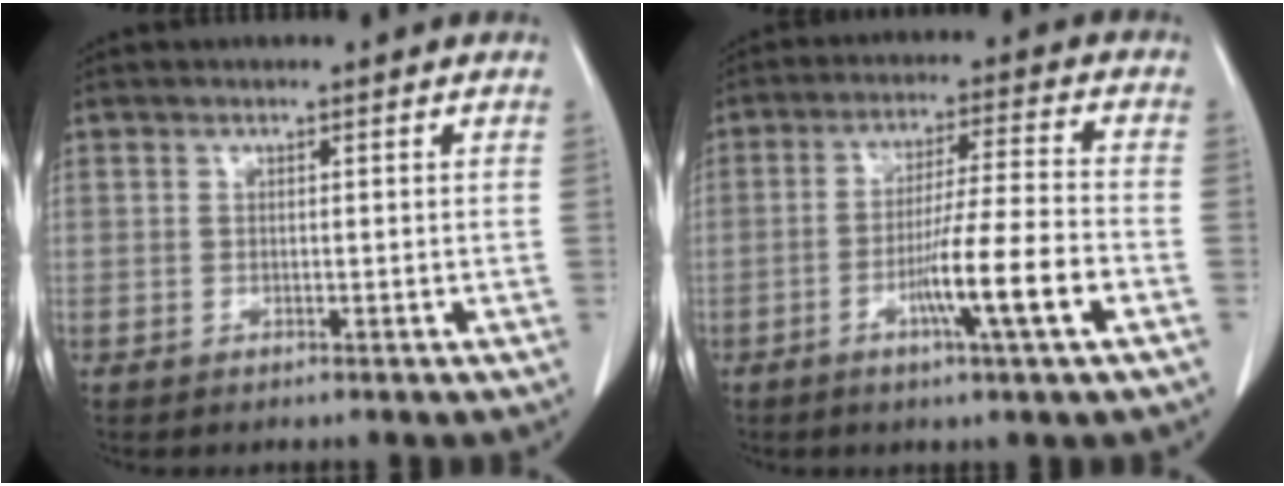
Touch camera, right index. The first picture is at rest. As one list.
[{"total": 10.5, "force": [-4.1, -0.8, 9.6], "torque": [-0.168, -0.008, -0.071]}]